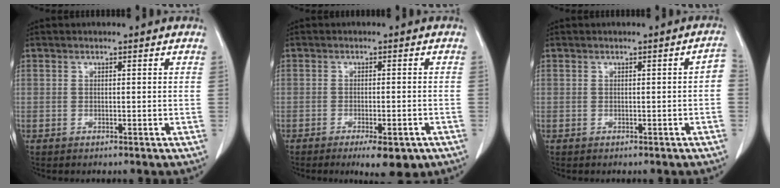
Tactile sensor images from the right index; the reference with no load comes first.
{"total": 6.0, "force": [-3.7, 1.6, 4.5], "torque": [-0.054, -0.008, -0.046]}
{"total": 1.9, "force": [-0.2, 0.5, 1.8], "torque": [-0.019, 0.011, -0.002]}